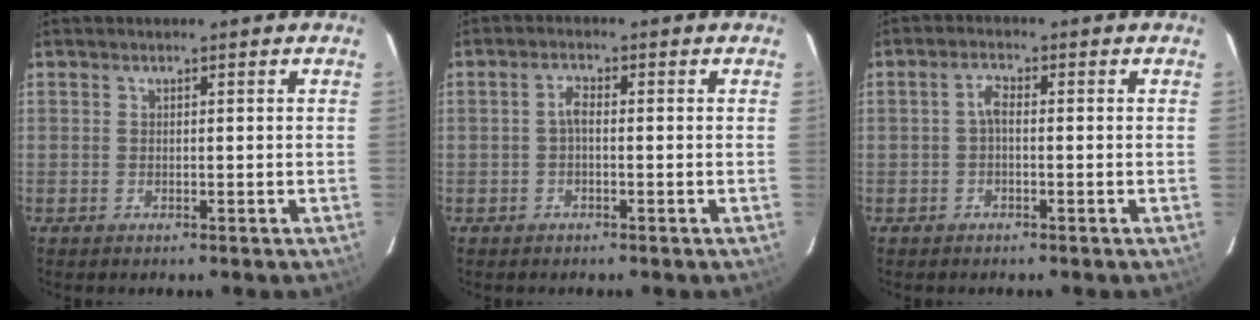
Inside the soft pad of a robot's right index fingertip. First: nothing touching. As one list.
[{"total": 1.8, "force": [-0.4, 0.7, 1.6], "torque": [-0.033, 0.008, -0.009]}, {"total": 2.0, "force": [-0.4, 0.8, 1.7], "torque": [-0.037, 0.008, -0.010]}]